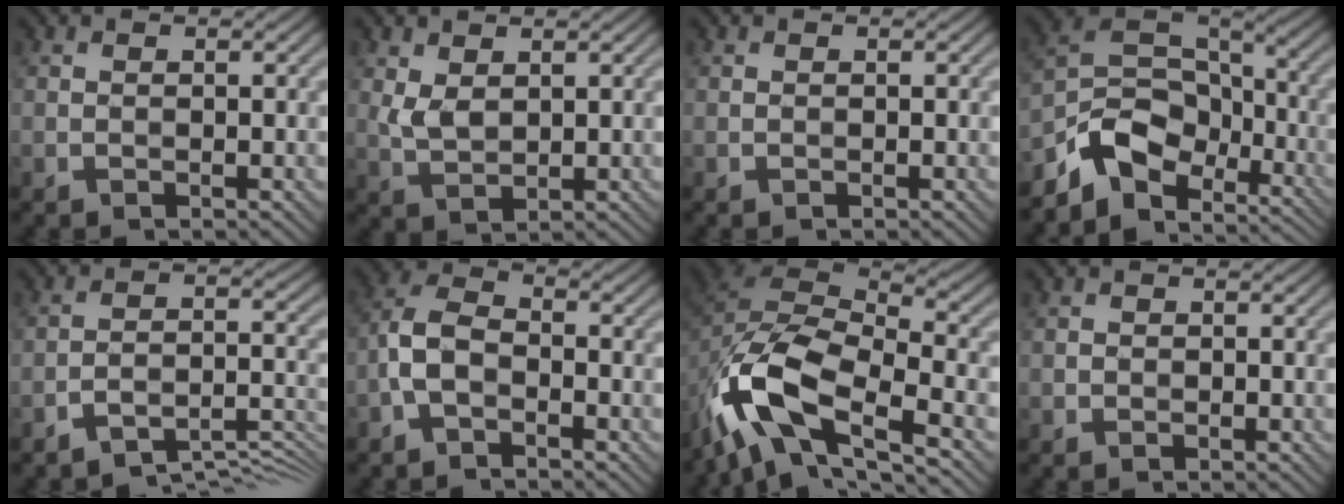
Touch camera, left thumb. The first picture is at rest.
{"total": 2.7, "force": [1.2, 1.5, 1.9], "torque": [-0.052, 0.000, 0.029]}
{"total": 0.0}
{"total": 9.9, "force": [-6.8, 5.4, 4.8], "torque": [-0.087, -0.003, -0.138]}
{"total": 5.7, "force": [-5.1, 0.9, 2.3], "torque": [-0.039, 0.005, -0.082]}
{"total": 4.6, "force": [-2.2, 2.2, 3.3], "torque": [-0.076, 0.014, -0.054]}
{"total": 12.6, "force": [-7.1, 6.0, 8.5], "torque": [-0.183, -0.019, -0.138]}
{"total": 0.5, "force": [-0.2, 0.5, 0.0], "torque": [-0.001, -0.002, -0.005]}